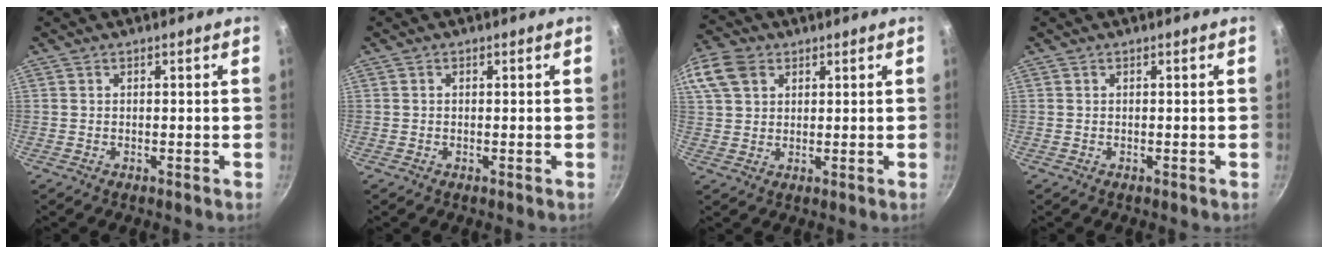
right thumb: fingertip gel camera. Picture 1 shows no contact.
{"total": 0.0}
{"total": 11.1, "force": [4.9, 8.0, 5.9], "torque": [-0.127, 0.015, 0.091]}
{"total": 0.0}